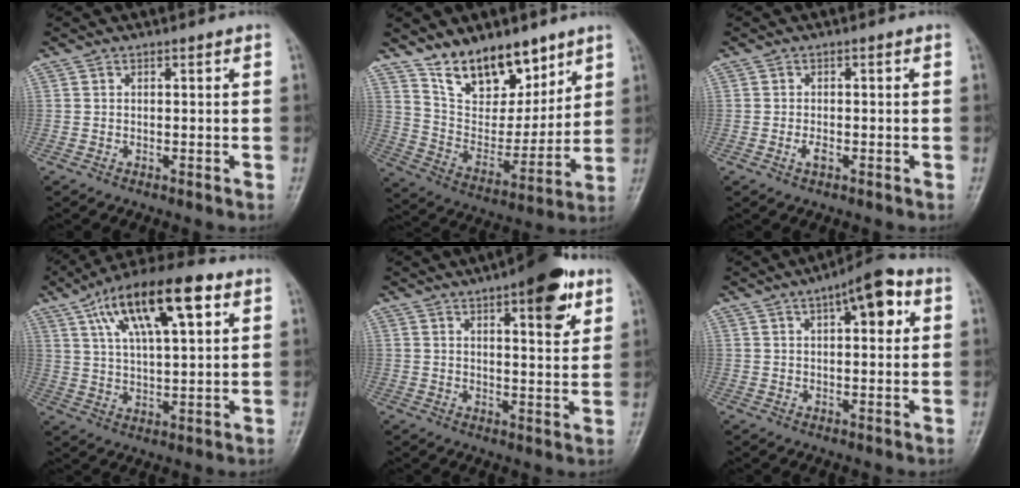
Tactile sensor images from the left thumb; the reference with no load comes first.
{"total": 16.1, "force": [11.3, 8.1, 8.0], "torque": [-0.076, -0.072, 0.209]}
{"total": 1.7, "force": [-0.7, 0.7, 1.3], "torque": [-0.027, 0.002, -0.013]}
{"total": 17.6, "force": [7.9, 6.3, 14.4], "torque": [-0.228, -0.004, 0.132]}
{"total": 11.4, "force": [6.0, 3.7, 9.0], "torque": [-0.099, -0.024, 0.077]}
{"total": 9.1, "force": [3.5, 3.4, 7.7], "torque": [-0.091, 0.008, 0.044]}